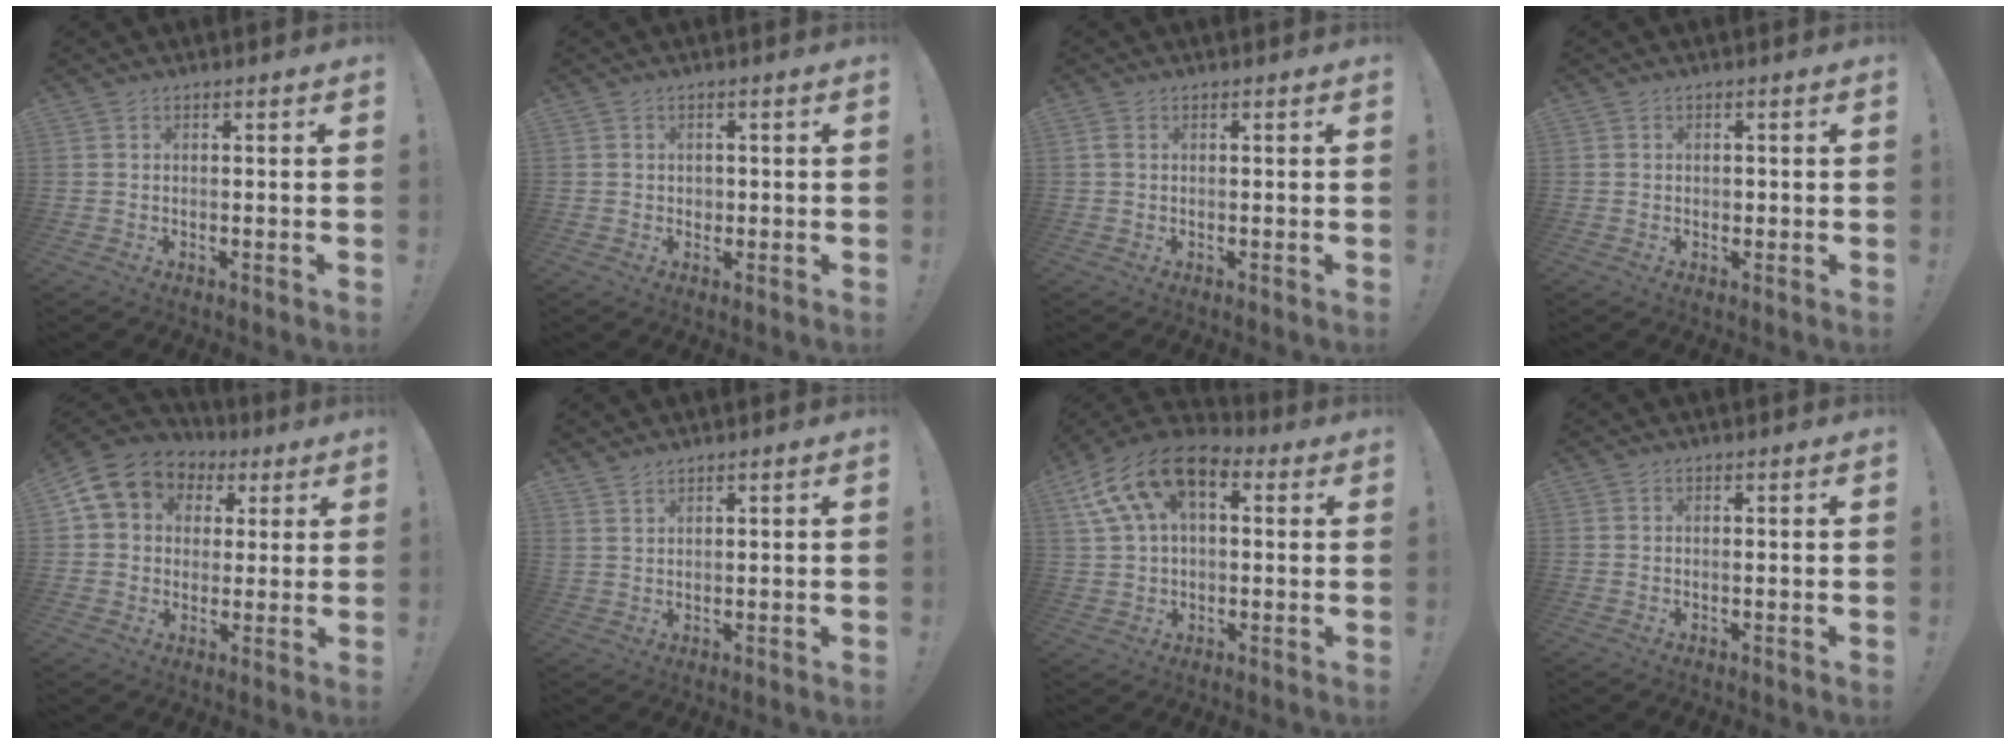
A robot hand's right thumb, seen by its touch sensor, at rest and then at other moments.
{"total": 1.5, "force": [0.3, 1.4, 0.2], "torque": [0.004, -0.001, 0.003]}
{"total": 1.2, "force": [0.3, 0.8, 0.9], "torque": [-0.021, 0.006, 0.007]}
{"total": 0.9, "force": [-0.1, 0.9, 0.2], "torque": [-0.003, 0.002, -0.002]}
{"total": 11.4, "force": [4.1, 9.3, 5.2], "torque": [-0.076, -0.013, 0.083]}
{"total": 2.1, "force": [1.9, 0.6, 0.8], "torque": [-0.010, -0.014, 0.035]}
{"total": 15.9, "force": [7.2, 9.2, 10.7], "torque": [-0.196, -0.030, 0.131]}
{"total": 0.0}